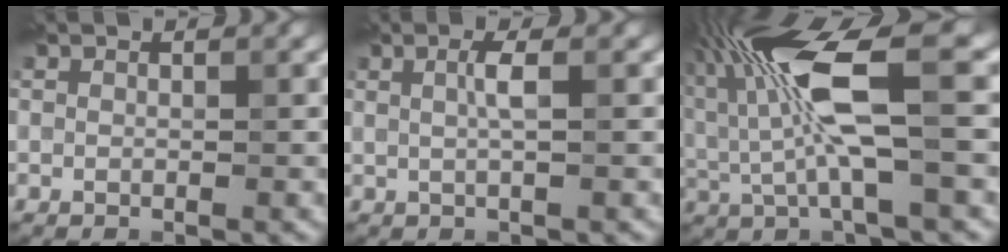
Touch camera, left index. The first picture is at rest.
{"total": 1.8, "force": [0.4, 0.4, 1.8], "torque": [-0.034, 0.002, 0.004]}
{"total": 10.3, "force": [1.7, 2.5, 9.8], "torque": [-0.196, 0.008, 0.028]}